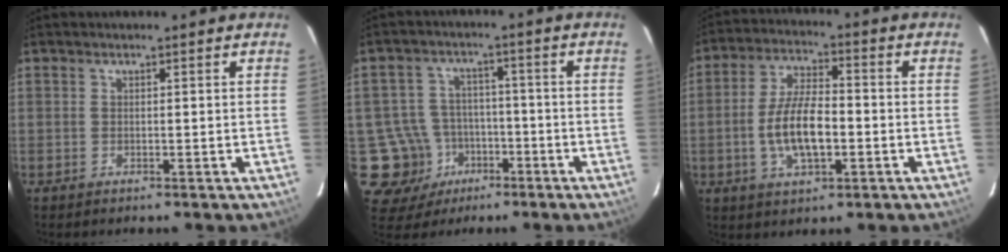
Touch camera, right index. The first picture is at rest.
{"total": 10.3, "force": [-4.1, 9.4, 1.4], "torque": [-0.057, 0.027, -0.051]}
{"total": 10.6, "force": [-2.3, 4.1, 9.5], "torque": [-0.190, 0.004, -0.038]}